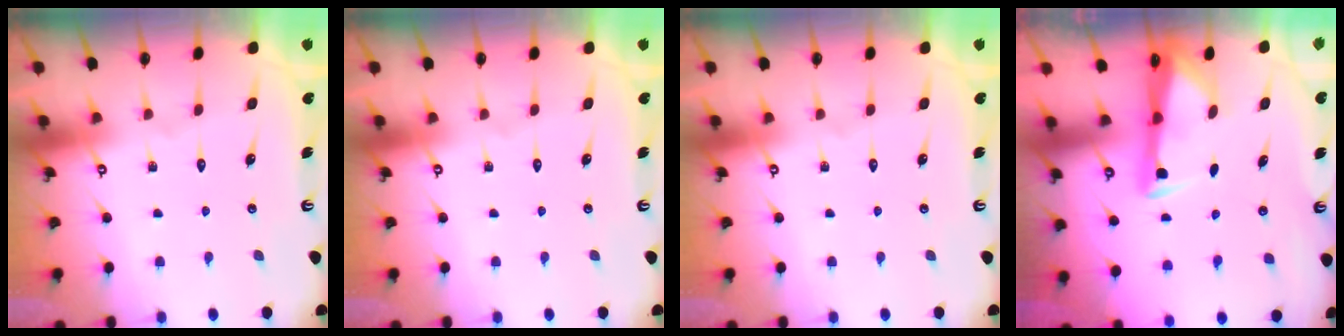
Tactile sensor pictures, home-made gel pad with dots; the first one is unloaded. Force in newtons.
{"total": 0.0}
{"total": 0.0}
{"total": 3.4, "press": 3.3, "slide": 0.9}